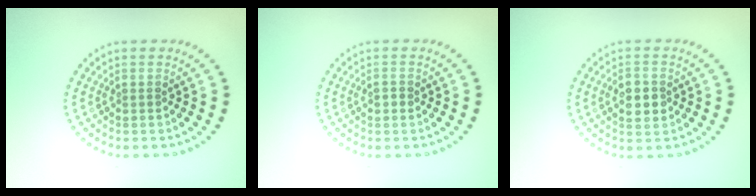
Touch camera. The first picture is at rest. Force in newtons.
{"total": 1.0, "press": 0.9, "slide": 0.3}
{"total": 2.7, "press": 2.7, "slide": 0.1}